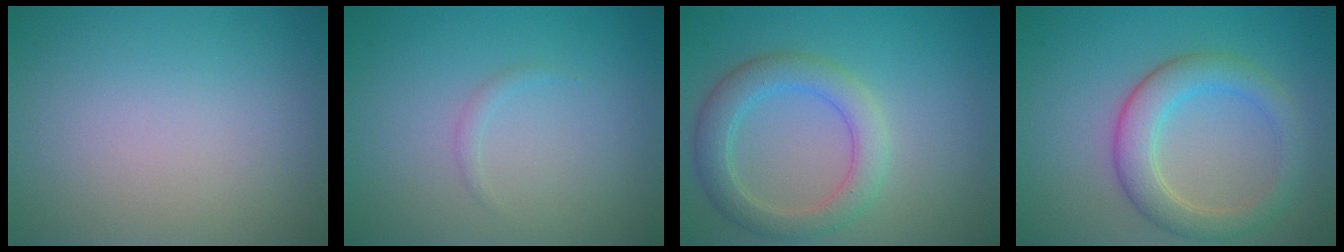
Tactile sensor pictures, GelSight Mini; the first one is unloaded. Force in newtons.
{"total": 0.7, "press": 0.7, "slide": 0.1}
{"total": 4.0, "press": 4.0, "slide": 0.2}
{"total": 4.5, "press": 4.5, "slide": 0.3}